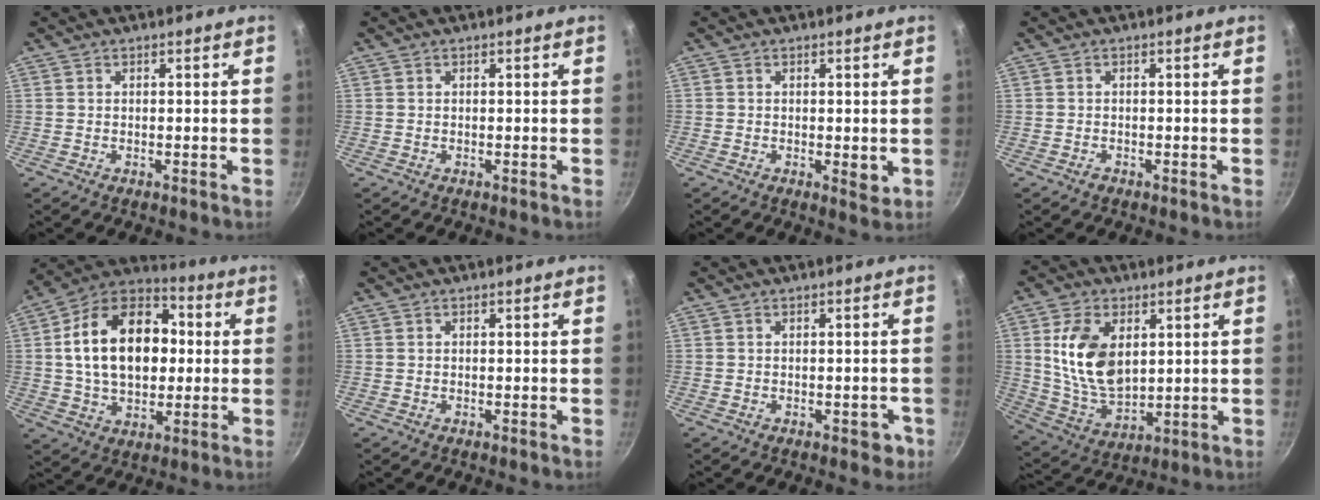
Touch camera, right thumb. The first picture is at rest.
{"total": 0.0}
{"total": 2.3, "force": [-0.1, 1.2, 1.9], "torque": [-0.027, -0.007, -0.001]}
{"total": 0.7, "force": [-0.5, 0.4, 0.2], "torque": [-0.005, 0.004, -0.008]}
{"total": 21.3, "force": [2.1, 14.3, 15.6], "torque": [-0.231, 0.028, 0.024]}
{"total": 0.0}
{"total": 2.4, "force": [-1.0, 1.5, 1.6], "torque": [0.002, 0.015, -0.004]}
{"total": 14.4, "force": [3.3, 9.1, 10.7], "torque": [-0.179, -0.022, 0.074]}